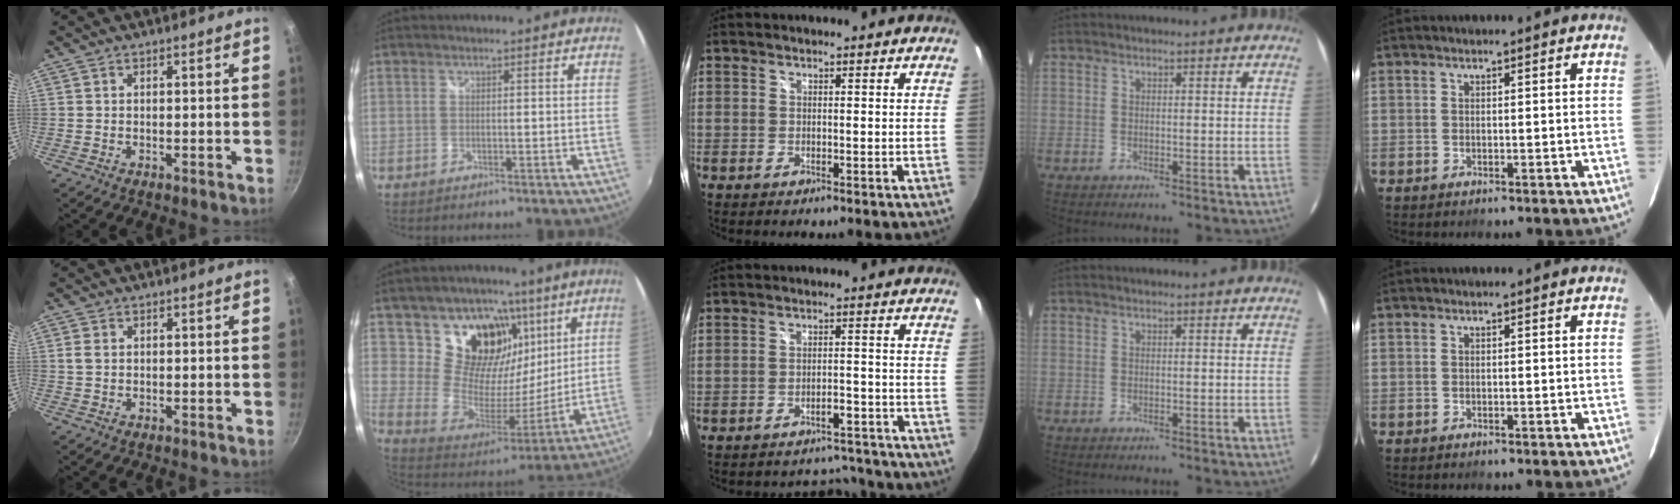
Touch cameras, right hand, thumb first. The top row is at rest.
{"thumb": {"total": 1.8, "force": [0.4, 1.3, 1.2], "torque": [-0.023, 0.003, 0.008]}, "index": {"total": 18.7, "force": [10.1, 13.2, 8.5], "torque": [-0.165, -0.004, 0.184]}, "middle": {"total": 9.8, "force": [-8.9, 3.5, 1.9], "torque": [-0.034, 0.025, -0.103]}}